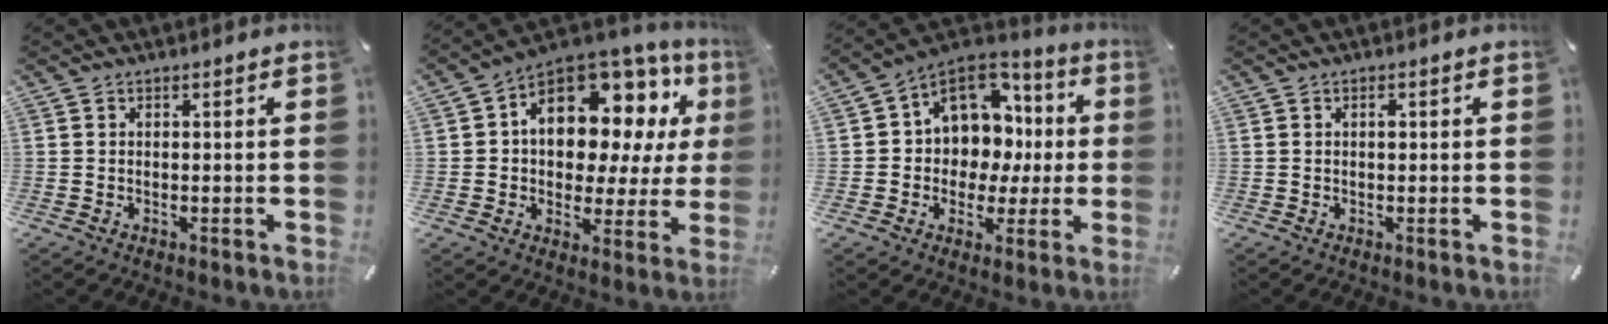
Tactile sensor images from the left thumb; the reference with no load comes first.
{"total": 13.8, "force": [5.3, 9.6, 8.5], "torque": [-0.123, -0.045, 0.094]}
{"total": 12.4, "force": [2.8, 10.7, 5.7], "torque": [-0.091, -0.020, 0.060]}
{"total": 0.7, "force": [0.1, 0.4, 0.6], "torque": [-0.013, -0.001, 0.001]}